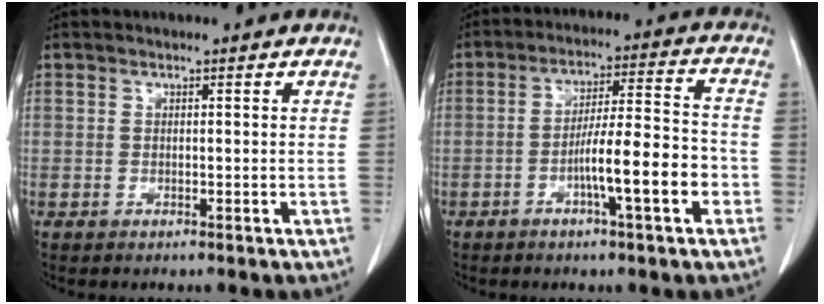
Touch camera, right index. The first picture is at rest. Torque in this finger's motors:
{"motor_torque": [0.77, 0.17, 0.25, 0.07]}